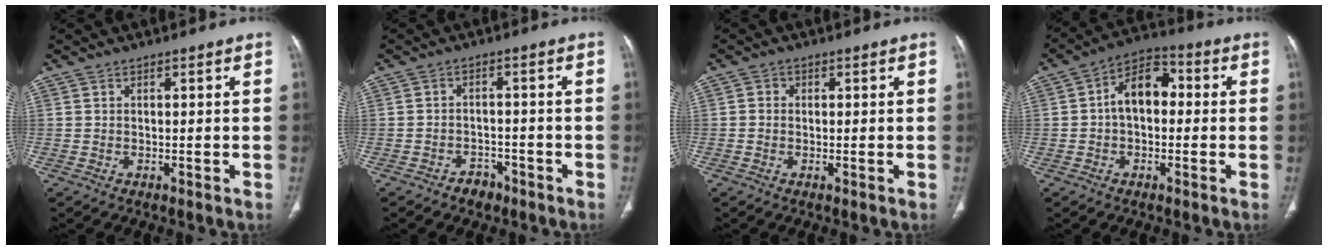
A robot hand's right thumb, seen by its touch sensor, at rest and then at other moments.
{"total": 3.3, "force": [-2.3, 2.2, 0.9], "torque": [-0.008, 0.019, -0.031]}
{"total": 1.4, "force": [0.0, 1.3, 0.5], "torque": [-0.001, 0.004, -0.003]}
{"total": 9.3, "force": [0.3, 6.0, 7.1], "torque": [-0.098, 0.033, -0.008]}